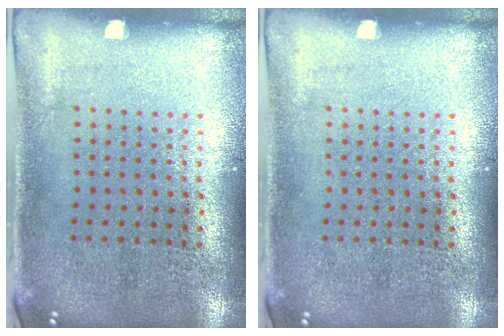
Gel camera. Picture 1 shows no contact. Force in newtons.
{"total": 0.0}